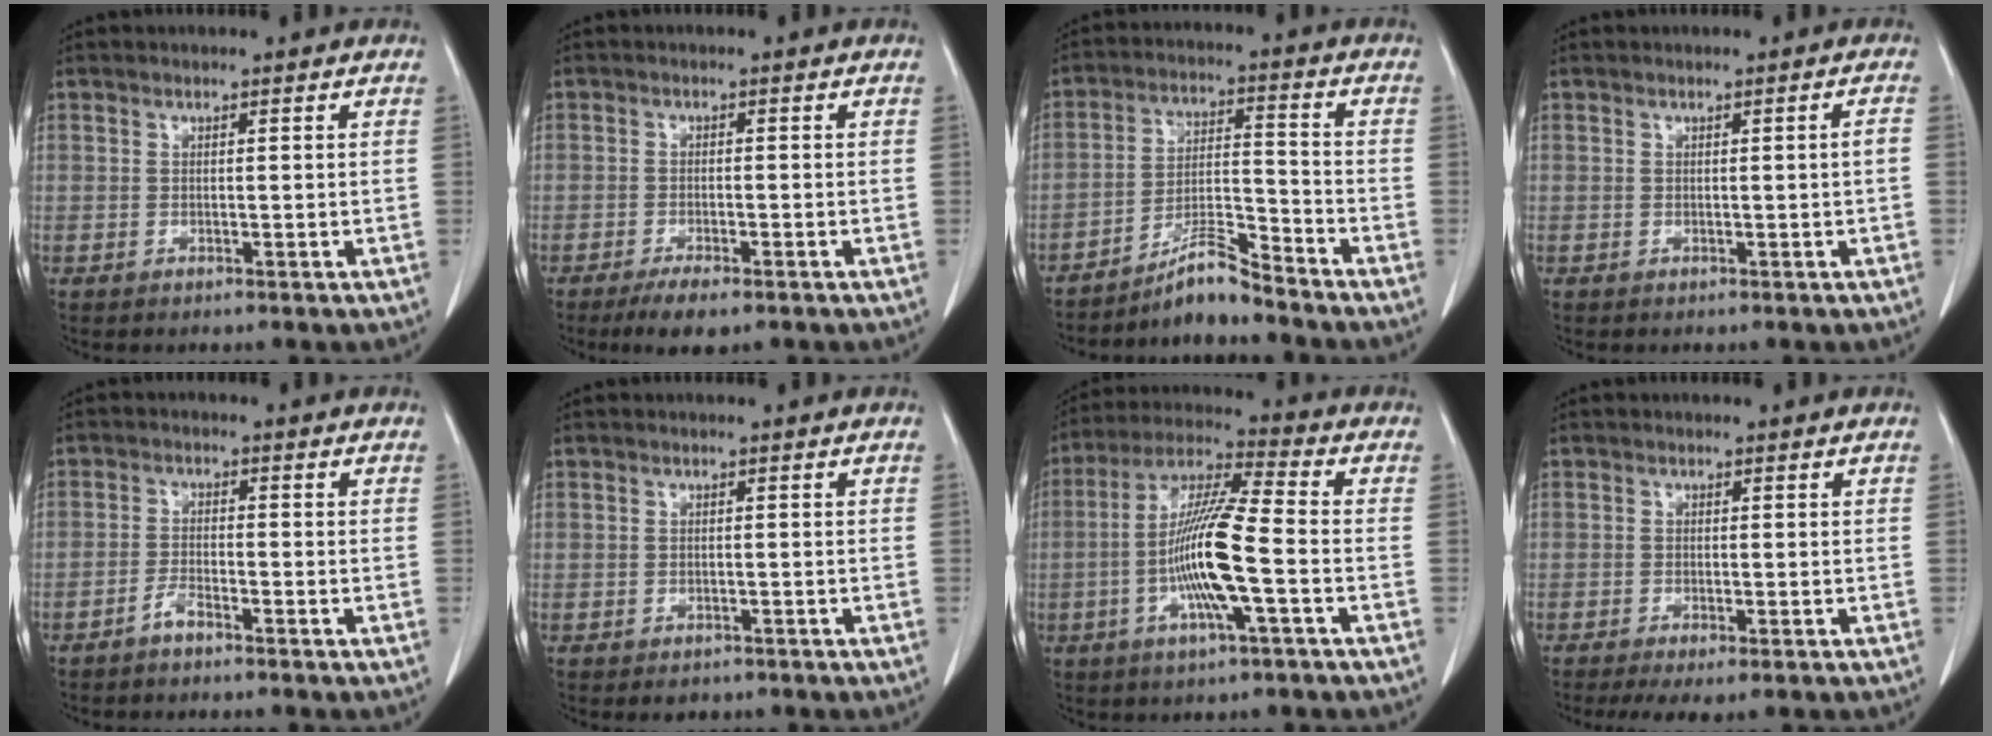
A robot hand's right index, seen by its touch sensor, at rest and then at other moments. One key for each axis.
{"total": 4.2, "fx": -2.9, "fy": 1.0, "fz": 2.9, "tx": -0.051, "ty": -0.006, "tz": -0.047}
{"total": 7.0, "fx": -6.4, "fy": -0.2, "fz": 2.9, "tx": -0.054, "ty": -0.002, "tz": -0.115}
{"total": 1.1, "fx": -0.2, "fy": -0.1, "fz": 1.1, "tx": -0.018, "ty": 0.000, "tz": -0.001}
{"total": 2.1, "fx": -1.8, "fy": 0.3, "fz": 1.1, "tx": -0.024, "ty": 0.000, "tz": -0.038}
{"total": 1.7, "fx": -1.2, "fy": 1.2, "fz": 0.4, "tx": -0.007, "ty": 0.001, "tz": -0.013}
{"total": 13.0, "fx": -3.0, "fy": 0.6, "fz": 12.6, "tx": -0.247, "ty": 0.001, "tz": -0.063}
{"total": 4.5, "fx": -3.2, "fy": 1.0, "fz": 3.0, "tx": -0.049, "ty": -0.013, "tz": -0.049}